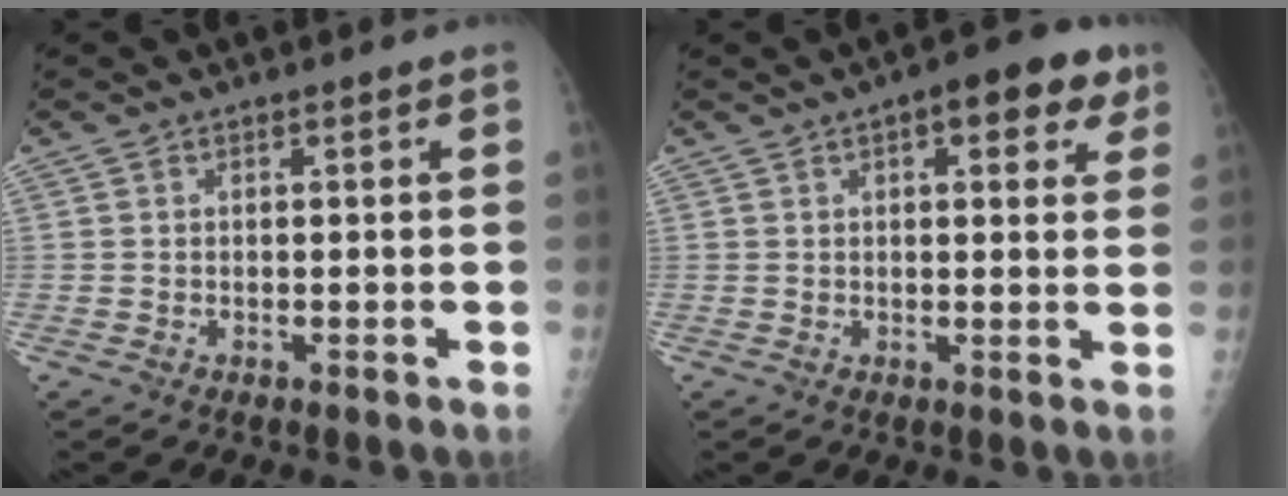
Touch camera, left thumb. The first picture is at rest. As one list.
[{"total": 9.2, "force": [4.4, 3.8, 7.0], "torque": [-0.059, -0.004, 0.048]}]